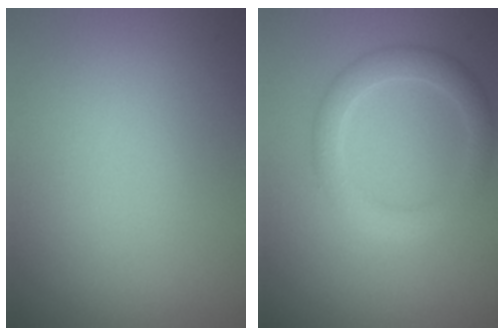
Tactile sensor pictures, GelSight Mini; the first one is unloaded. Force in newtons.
{"total": 2.8, "press": 2.8, "slide": 0.1}